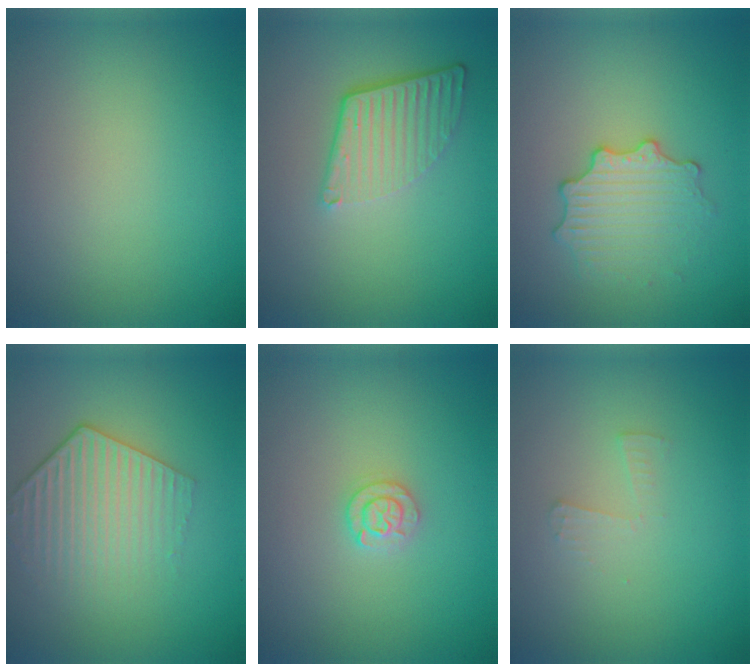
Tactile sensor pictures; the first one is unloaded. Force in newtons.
{"total": 4.1, "press": 2.9, "slide": 2.8}
{"total": 2.9, "press": 2.8, "slide": 0.9}
{"total": 4.1, "press": 3.1, "slide": 2.7}
{"total": 1.7, "press": 1.7, "slide": 0.3}
{"total": 1.0, "press": 1.0, "slide": 0.0}